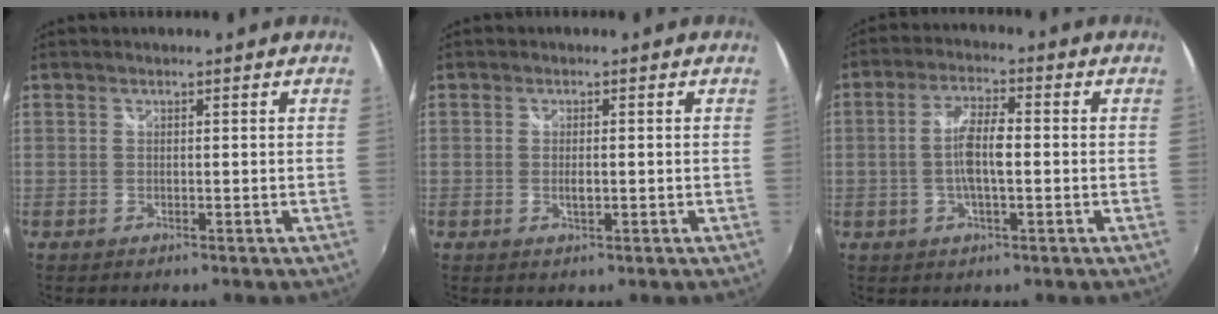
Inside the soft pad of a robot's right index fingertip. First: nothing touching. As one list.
[{"total": 1.5, "force": [-0.3, 0.6, 1.4], "torque": [-0.025, -0.001, -0.004]}, {"total": 6.7, "force": [-0.7, 1.7, 6.4], "torque": [-0.122, 0.005, -0.015]}]